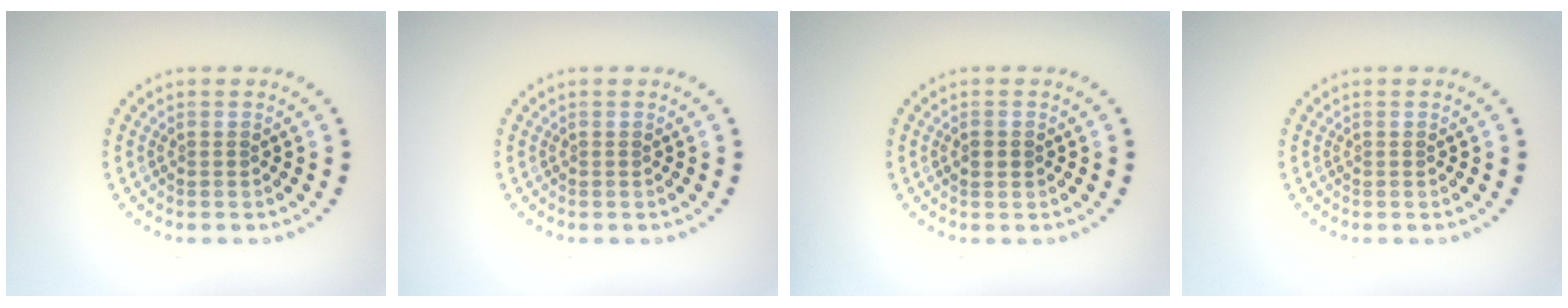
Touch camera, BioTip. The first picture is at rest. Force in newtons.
{"total": 0.0}
{"total": 1.3, "press": 1.3, "slide": 0.1}
{"total": 0.0}